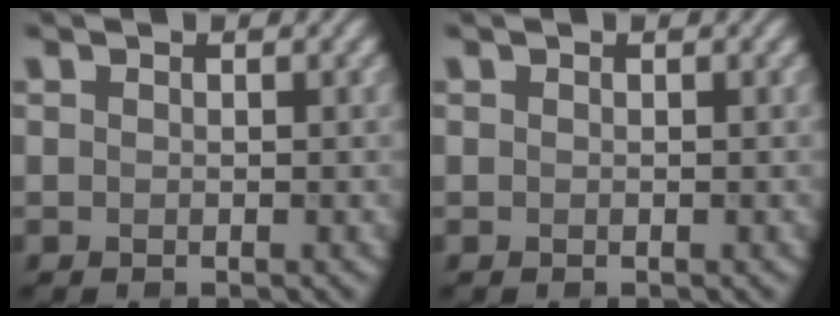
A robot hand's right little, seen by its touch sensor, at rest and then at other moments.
{"total": 0.0}